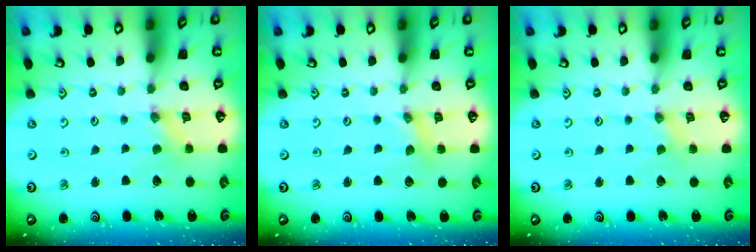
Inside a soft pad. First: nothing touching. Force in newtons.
{"total": 0.8, "press": 0.8, "slide": 0.1}
{"total": 0.0}